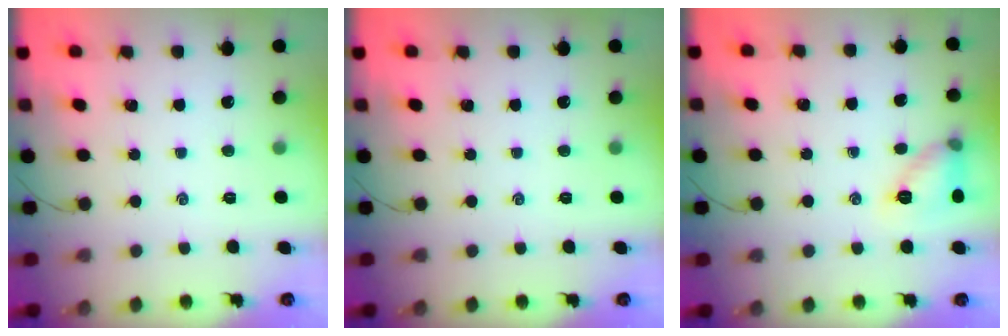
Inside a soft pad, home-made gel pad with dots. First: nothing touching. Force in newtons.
{"total": 0.0}
{"total": 9.7, "press": 9.6, "slide": 1.1}